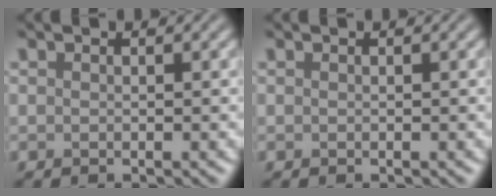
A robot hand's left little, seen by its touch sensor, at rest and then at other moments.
{"total": 0.0}